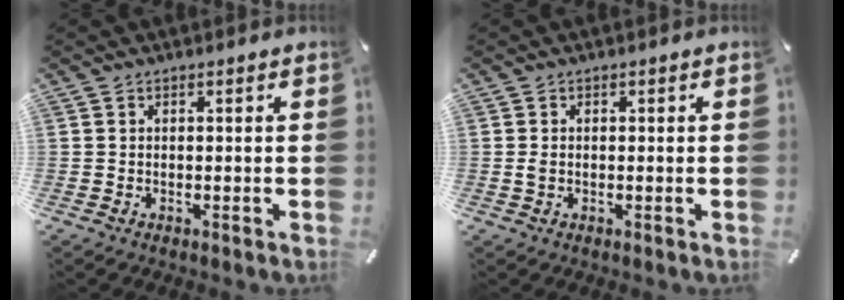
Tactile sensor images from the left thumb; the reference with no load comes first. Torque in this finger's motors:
{"motor_torque": [0.11, 0.37, 0.01, -0.03, 0.01]}